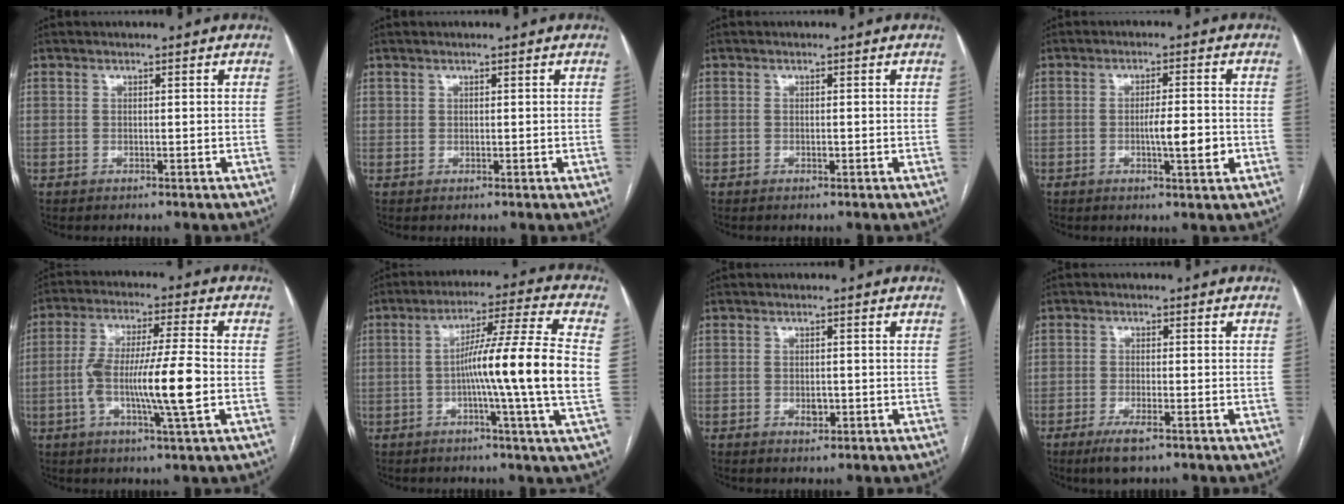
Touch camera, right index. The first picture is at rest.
{"total": 0.7, "force": [0.4, 0.5, 0.2], "torque": [0.004, -0.001, 0.006]}
{"total": 0.6, "force": [-0.2, 0.3, 0.5], "torque": [-0.009, -0.001, -0.002]}
{"total": 5.5, "force": [-1.3, 0.8, 5.3], "torque": [-0.087, -0.004, -0.018]}
{"total": 12.6, "force": [-2.5, 0.5, 12.4], "torque": [-0.230, 0.000, -0.049]}
{"total": 15.4, "force": [-1.1, -1.8, 15.2], "torque": [-0.240, -0.001, -0.031]}
{"total": 1.8, "force": [-0.5, 1.1, 1.4], "torque": [-0.021, 0.001, -0.004]}
{"total": 4.3, "force": [-2.7, 0.7, 3.2], "torque": [-0.067, -0.009, -0.044]}